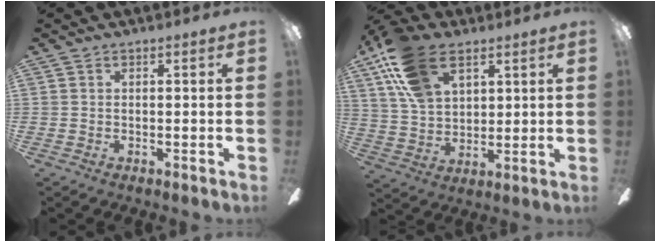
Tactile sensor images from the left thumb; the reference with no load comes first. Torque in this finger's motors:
{"motor_torque": [0.23, 0.27, 1.38, -1.39, 0.17]}